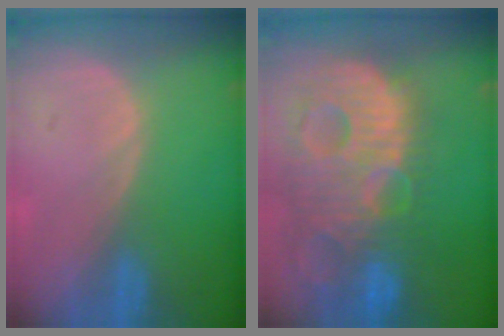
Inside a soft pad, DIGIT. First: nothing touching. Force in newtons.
{"total": 14.1, "press": 12.2, "slide": 7.1}